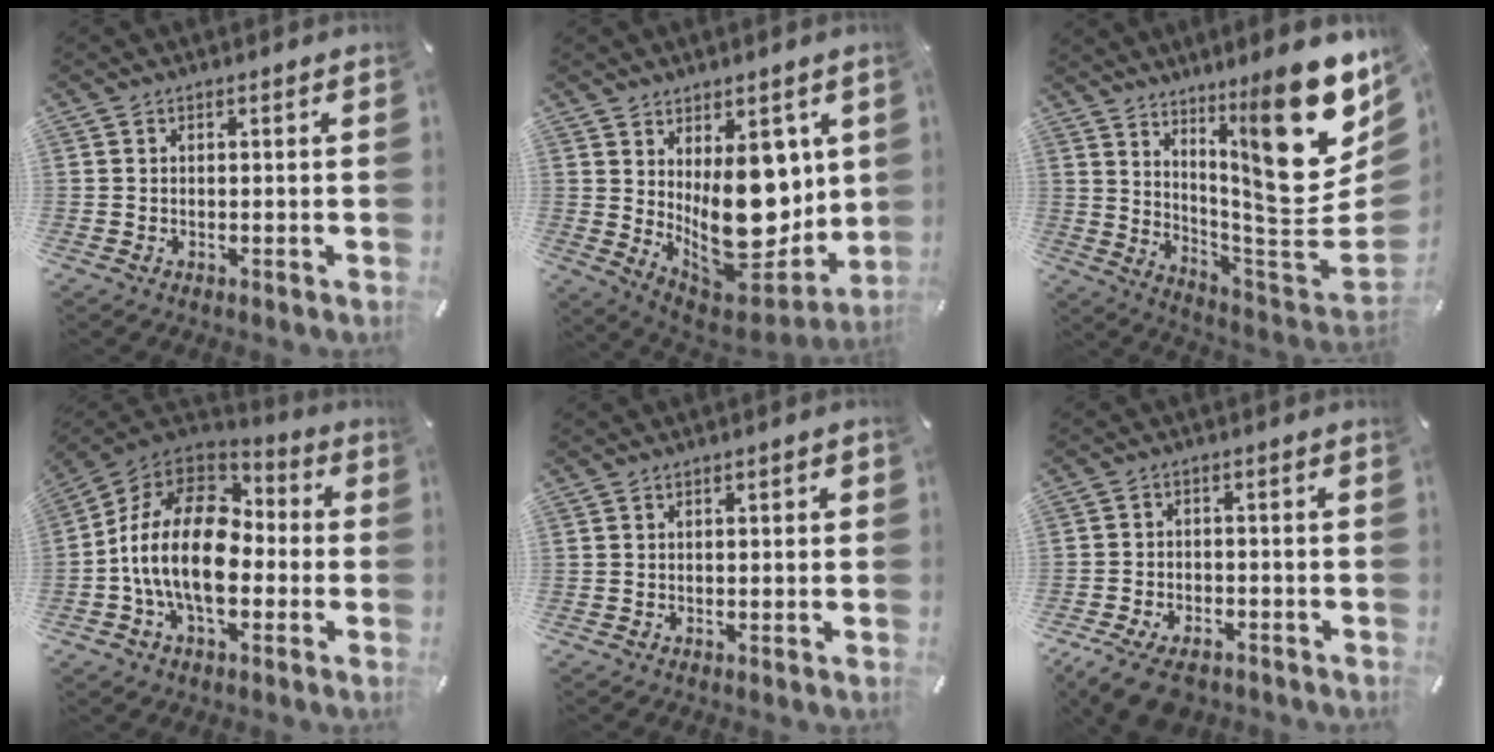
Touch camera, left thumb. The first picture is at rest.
{"total": 19.4, "force": [3.0, 12.4, 14.6], "torque": [-0.183, -0.062, 0.073]}
{"total": 26.4, "force": [11.7, 8.2, 22.2], "torque": [-0.301, -0.107, 0.197]}
{"total": 19.0, "force": [-3.8, 12.0, 14.2], "torque": [-0.281, 0.032, -0.068]}
{"total": 1.0, "force": [-0.1, 0.4, 0.9], "torque": [-0.015, 0.003, -0.004]}
{"total": 7.4, "force": [-5.3, 3.8, 3.5], "torque": [-0.073, 0.023, -0.099]}